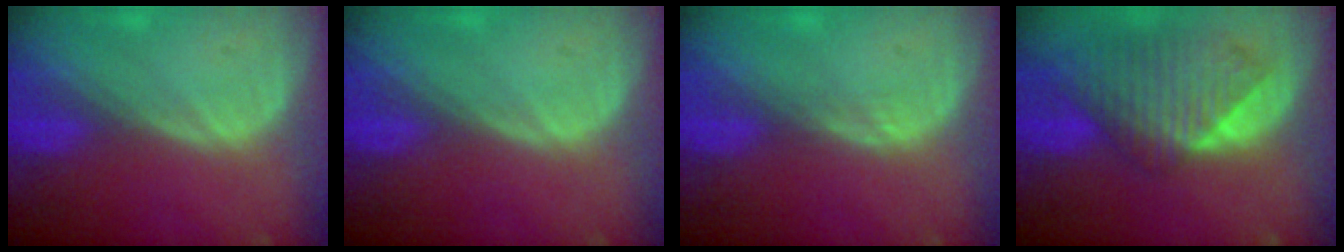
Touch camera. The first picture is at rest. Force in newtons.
{"total": 0.0}
{"total": 0.7, "press": 0.7, "slide": 0.1}
{"total": 9.7, "press": 8.5, "slide": 4.6}